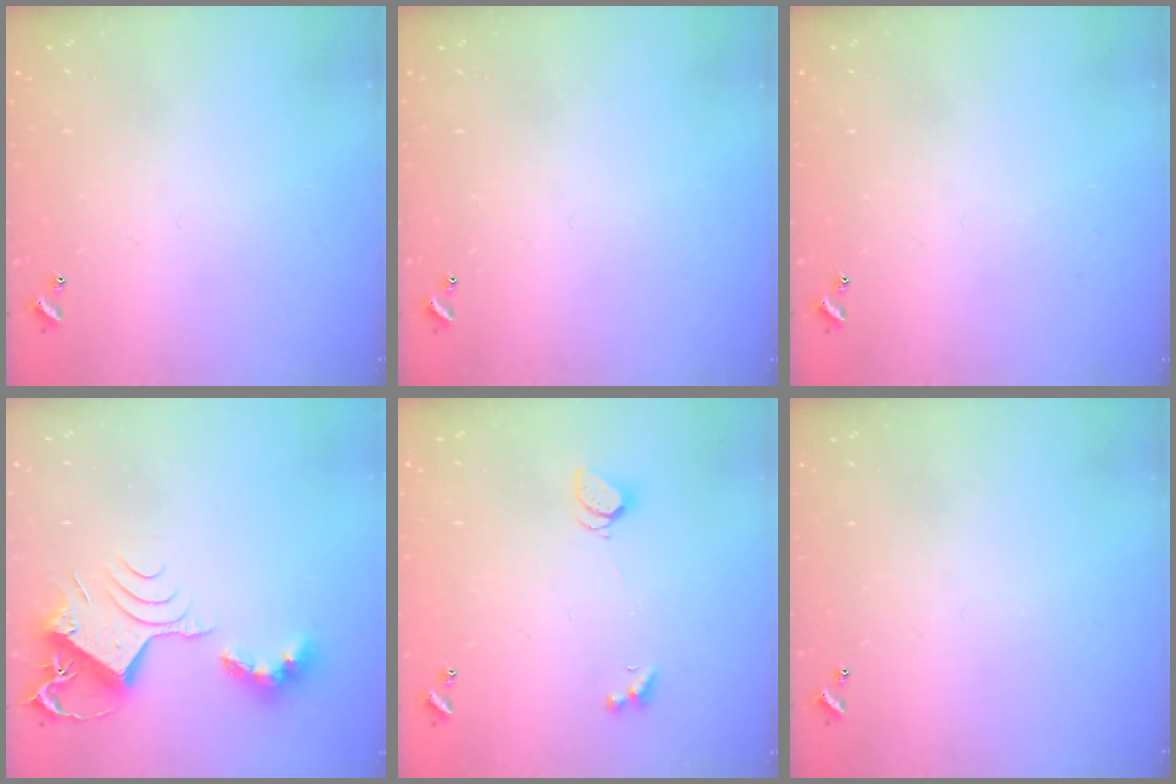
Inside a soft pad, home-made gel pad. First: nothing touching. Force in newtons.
{"total": 0.0}
{"total": 0.0}
{"total": 12.0, "press": 12.0, "slide": 0.4}
{"total": 2.2, "press": 2.1, "slide": 0.4}
{"total": 0.0}